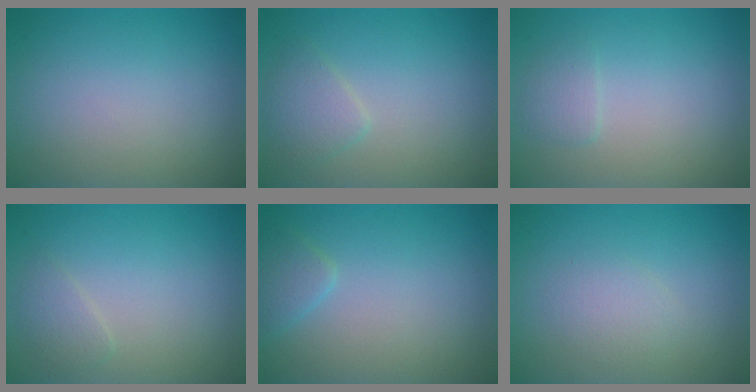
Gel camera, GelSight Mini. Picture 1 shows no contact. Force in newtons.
{"total": 2.0, "press": 2.0, "slide": 0.1}
{"total": 1.2, "press": 1.1, "slide": 0.3}
{"total": 1.3, "press": 1.3, "slide": 0.1}
{"total": 1.5, "press": 1.5, "slide": 0.1}
{"total": 1.6, "press": 1.6, "slide": 0.1}